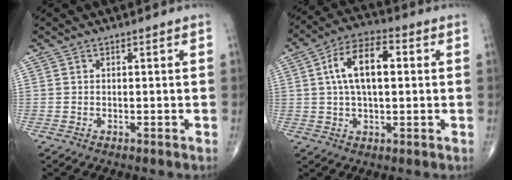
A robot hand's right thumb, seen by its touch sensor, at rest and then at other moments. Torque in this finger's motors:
{"motor_torque": [0.39, 2.79, 1.15, -0.05, 0.12]}